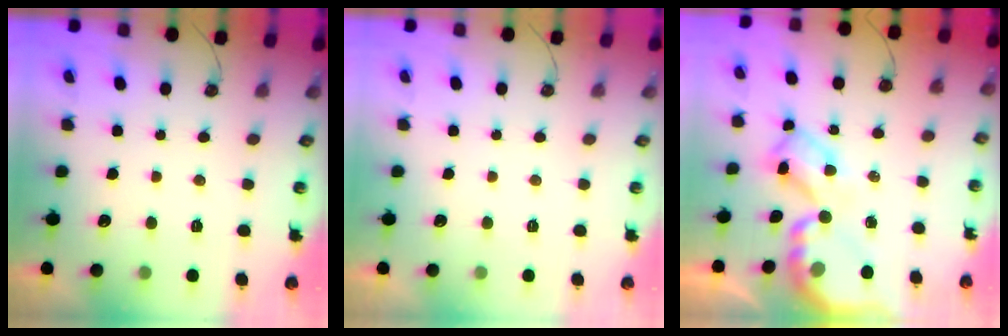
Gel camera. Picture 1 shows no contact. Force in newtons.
{"total": 0.0}
{"total": 8.6, "press": 8.6, "slide": 0.6}